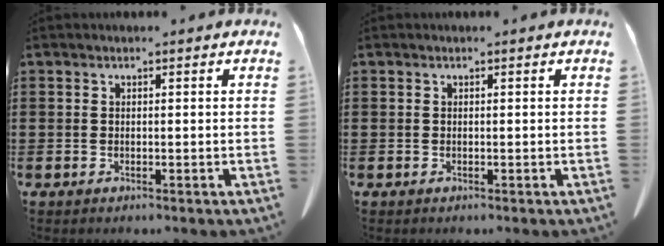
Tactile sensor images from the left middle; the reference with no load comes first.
{"total": 0.0}